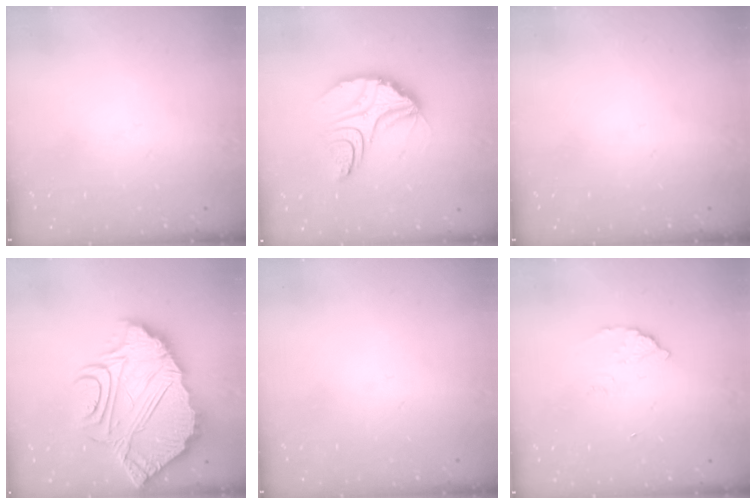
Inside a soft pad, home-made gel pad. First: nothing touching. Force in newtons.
{"total": 10.4, "press": 10.4, "slide": 0.8}
{"total": 0.0}
{"total": 19.4, "press": 19.3, "slide": 1.3}
{"total": 0.0}
{"total": 2.7, "press": 2.7, "slide": 0.1}